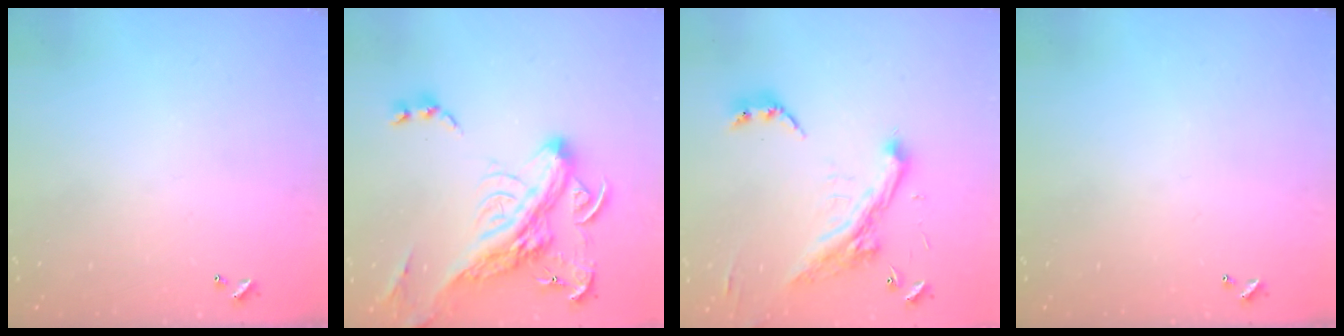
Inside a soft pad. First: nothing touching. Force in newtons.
{"total": 12.4, "press": 12.2, "slide": 2.4}
{"total": 6.6, "press": 6.3, "slide": 1.8}
{"total": 0.0}